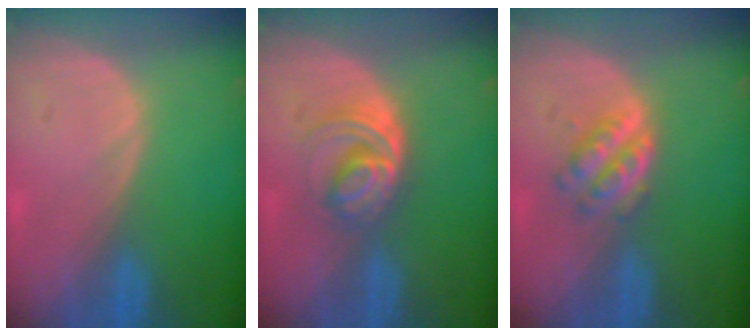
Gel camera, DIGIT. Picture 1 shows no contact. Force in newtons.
{"total": 6.3, "press": 5.4, "slide": 3.1}
{"total": 4.4, "press": 4.1, "slide": 1.5}